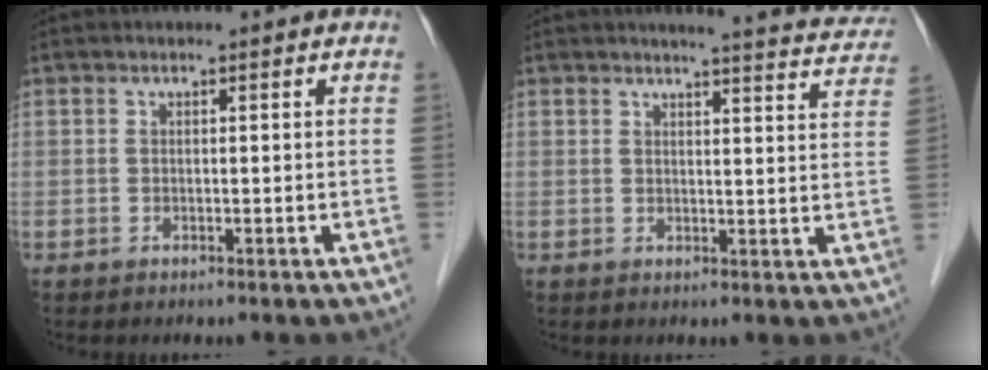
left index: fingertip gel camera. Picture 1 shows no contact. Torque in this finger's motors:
{"motor_torque": [0.02, -0.50, 0.03, -0.01]}